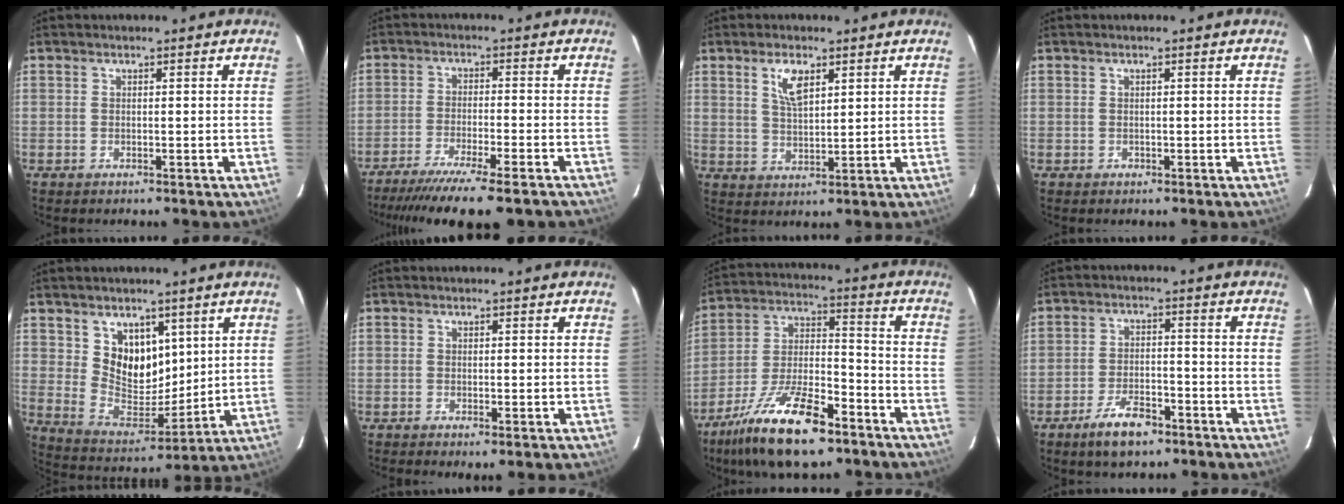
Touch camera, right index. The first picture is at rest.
{"total": 15.2, "force": [-12.5, 1.3, 8.7], "torque": [-0.175, -0.043, -0.198]}
{"total": 5.5, "force": [2.8, 2.3, 4.1], "torque": [-0.076, 0.004, 0.056]}
{"total": 0.6, "force": [-0.2, 0.5, 0.0], "torque": [0.003, 0.001, 0.000]}
{"total": 11.1, "force": [5.3, 8.2, 5.3], "torque": [-0.090, -0.007, 0.114]}
{"total": 1.3, "force": [-0.6, 0.1, 1.2], "torque": [-0.024, -0.005, -0.010]}
{"total": 19.0, "force": [-12.4, 6.7, 12.8], "torque": [-0.255, -0.017, -0.221]}
{"total": 7.9, "force": [-5.4, 3.3, 4.8], "torque": [-0.108, 0.000, -0.091]}